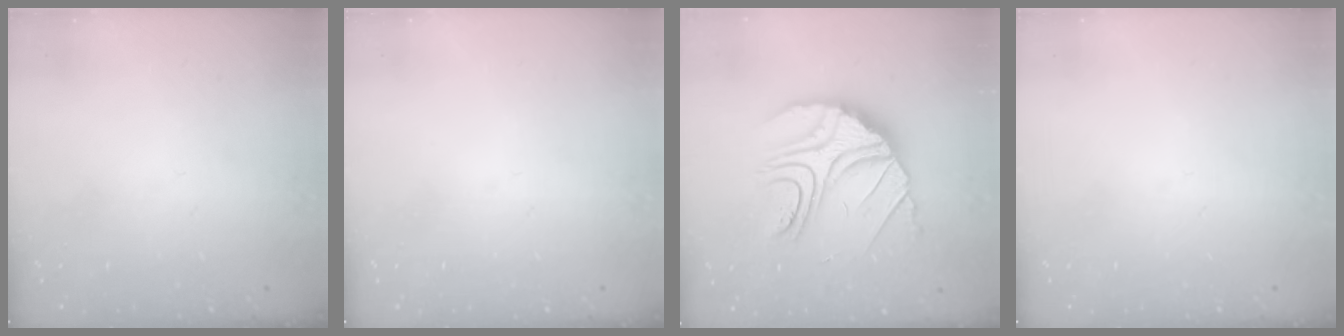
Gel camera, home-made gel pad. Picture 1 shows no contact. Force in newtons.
{"total": 0.0}
{"total": 16.3, "press": 16.2, "slide": 1.3}
{"total": 0.0}